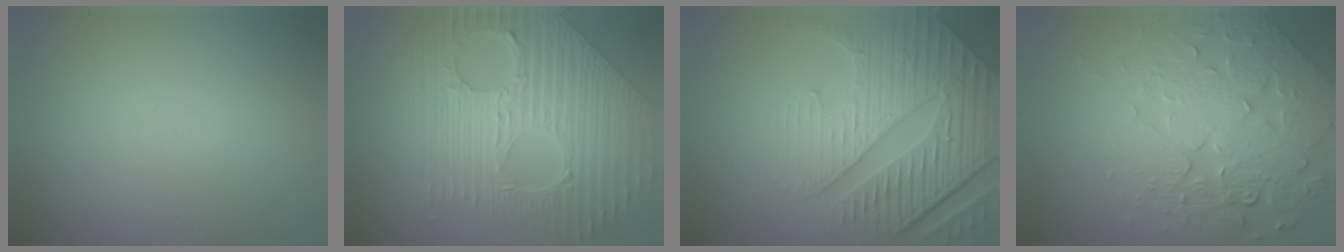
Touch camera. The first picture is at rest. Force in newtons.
{"total": 10.1, "press": 7.0, "slide": 7.3}
{"total": 9.0, "press": 6.3, "slide": 6.5}
{"total": 7.7, "press": 5.8, "slide": 5.0}